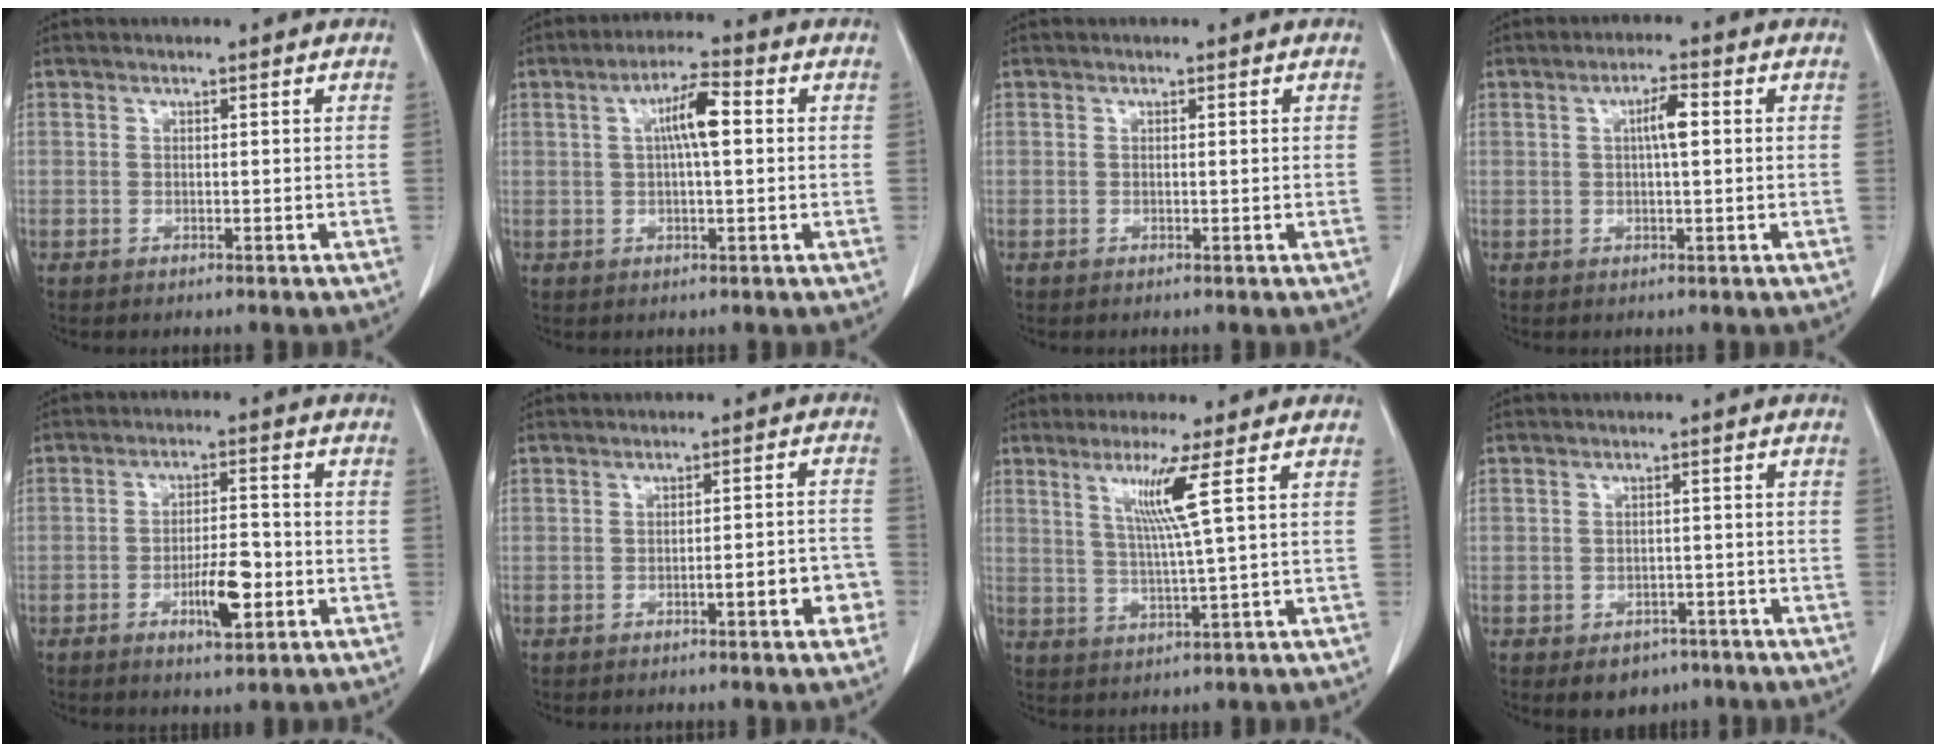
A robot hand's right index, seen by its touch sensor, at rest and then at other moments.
{"total": 6.6, "force": [1.2, 0.9, 6.5], "torque": [-0.118, 0.016, 0.018]}
{"total": 0.0}
{"total": 3.6, "force": [0.6, 0.4, 3.5], "torque": [-0.061, 0.006, 0.008]}
{"total": 6.7, "force": [-2.5, 1.8, 6.0], "torque": [-0.104, 0.001, -0.037]}
{"total": 5.3, "force": [-2.5, 0.8, 4.6], "torque": [-0.055, 0.014, -0.031]}
{"total": 6.3, "force": [2.4, -2.0, 5.5], "torque": [-0.108, -0.012, 0.052]}
{"total": 4.3, "force": [-2.8, 3.0, 1.4], "torque": [-0.012, 0.006, -0.030]}